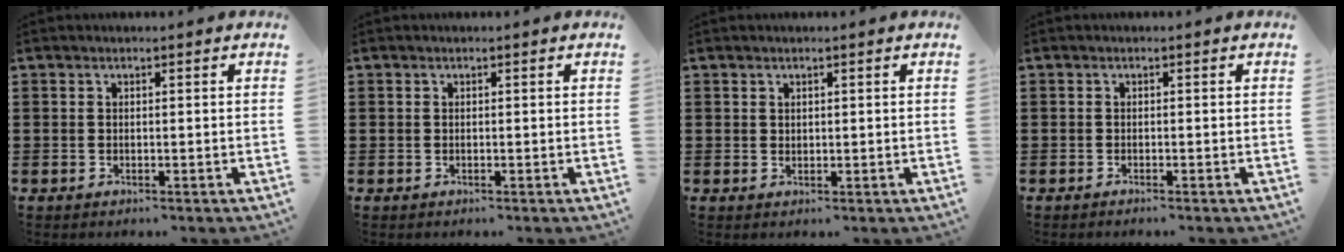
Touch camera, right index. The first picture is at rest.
{"total": 0.0}
{"total": 0.9, "force": [0.7, 0.5, 0.2], "torque": [-0.005, 0.002, 0.013]}
{"total": 0.6, "force": [-0.6, -0.2, 0.1], "torque": [-0.003, -0.003, -0.012]}